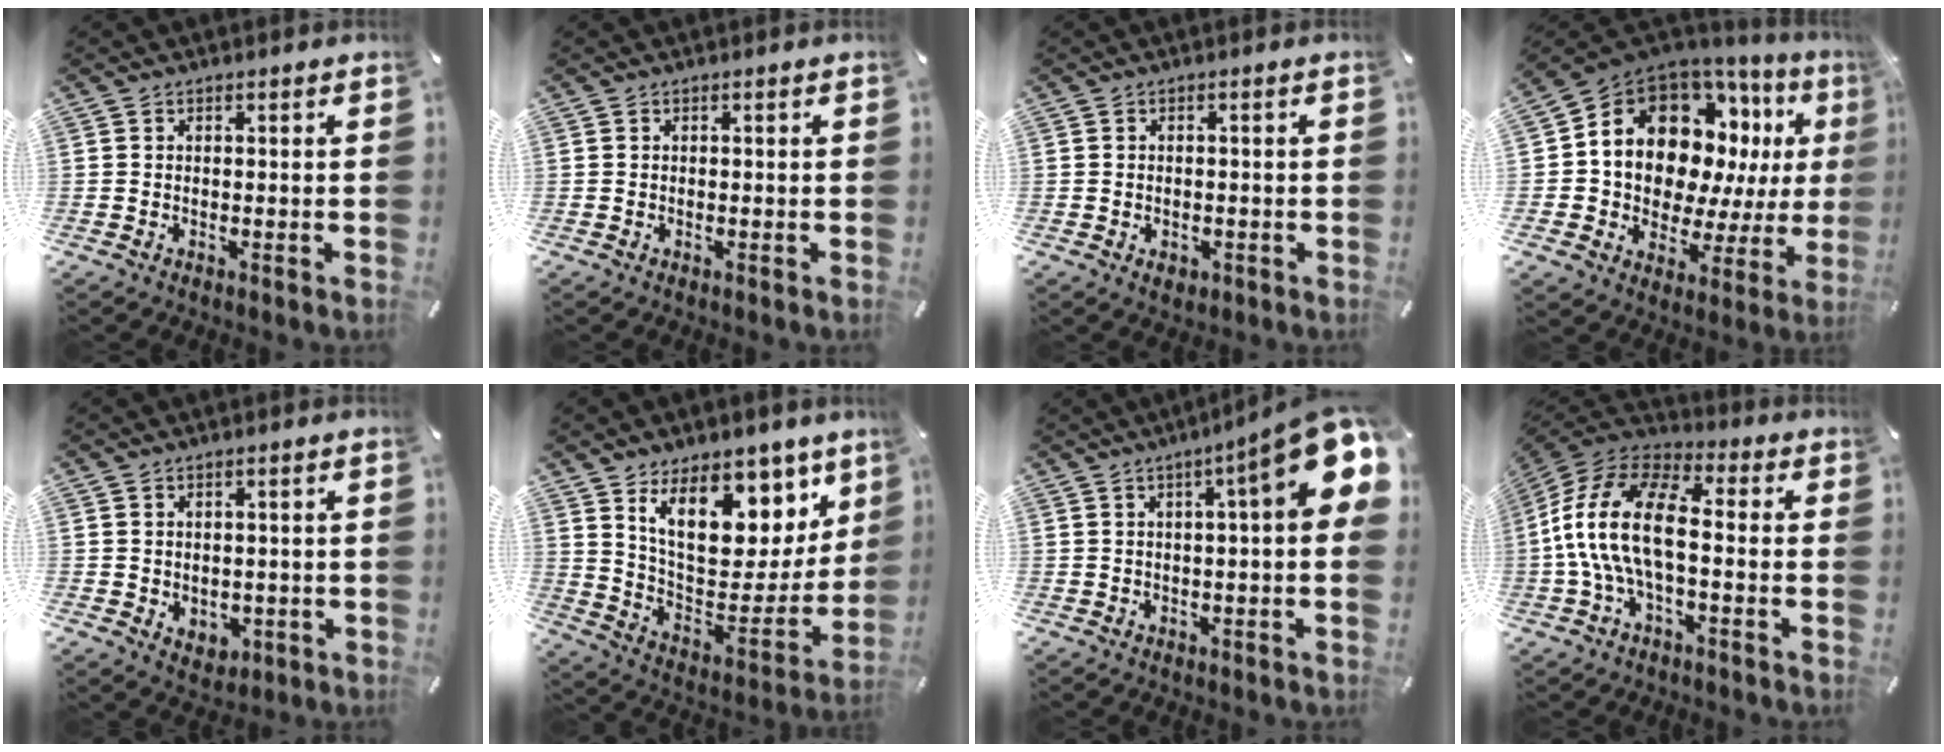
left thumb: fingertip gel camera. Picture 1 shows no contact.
{"total": 0.0}
{"total": 2.2, "force": [-0.9, 1.6, 1.2], "torque": [-0.021, 0.004, -0.016]}
{"total": 16.0, "force": [6.8, 11.4, 9.0], "torque": [-0.176, -0.064, 0.124]}
{"total": 3.0, "force": [0.3, 2.8, 1.1], "torque": [-0.004, -0.003, 0.004]}
{"total": 19.1, "force": [12.0, 10.3, 10.7], "torque": [-0.170, -0.082, 0.215]}
{"total": 14.2, "force": [6.0, 1.6, 12.8], "torque": [-0.177, -0.050, 0.088]}
{"total": 16.3, "force": [-2.1, 8.0, 14.1], "torque": [-0.292, 0.007, -0.039]}